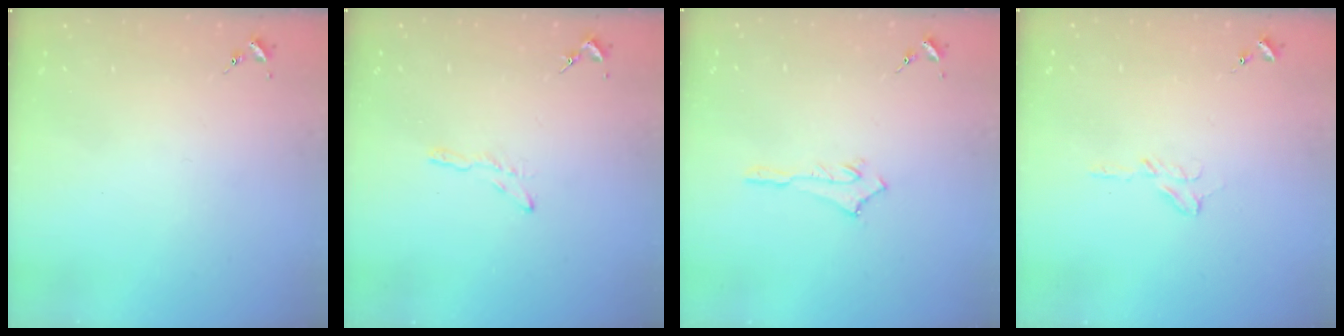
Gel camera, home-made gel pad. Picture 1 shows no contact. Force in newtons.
{"total": 3.2, "press": 3.2, "slide": 0.3}
{"total": 2.5, "press": 2.5, "slide": 0.2}
{"total": 5.5, "press": 5.5, "slide": 0.5}